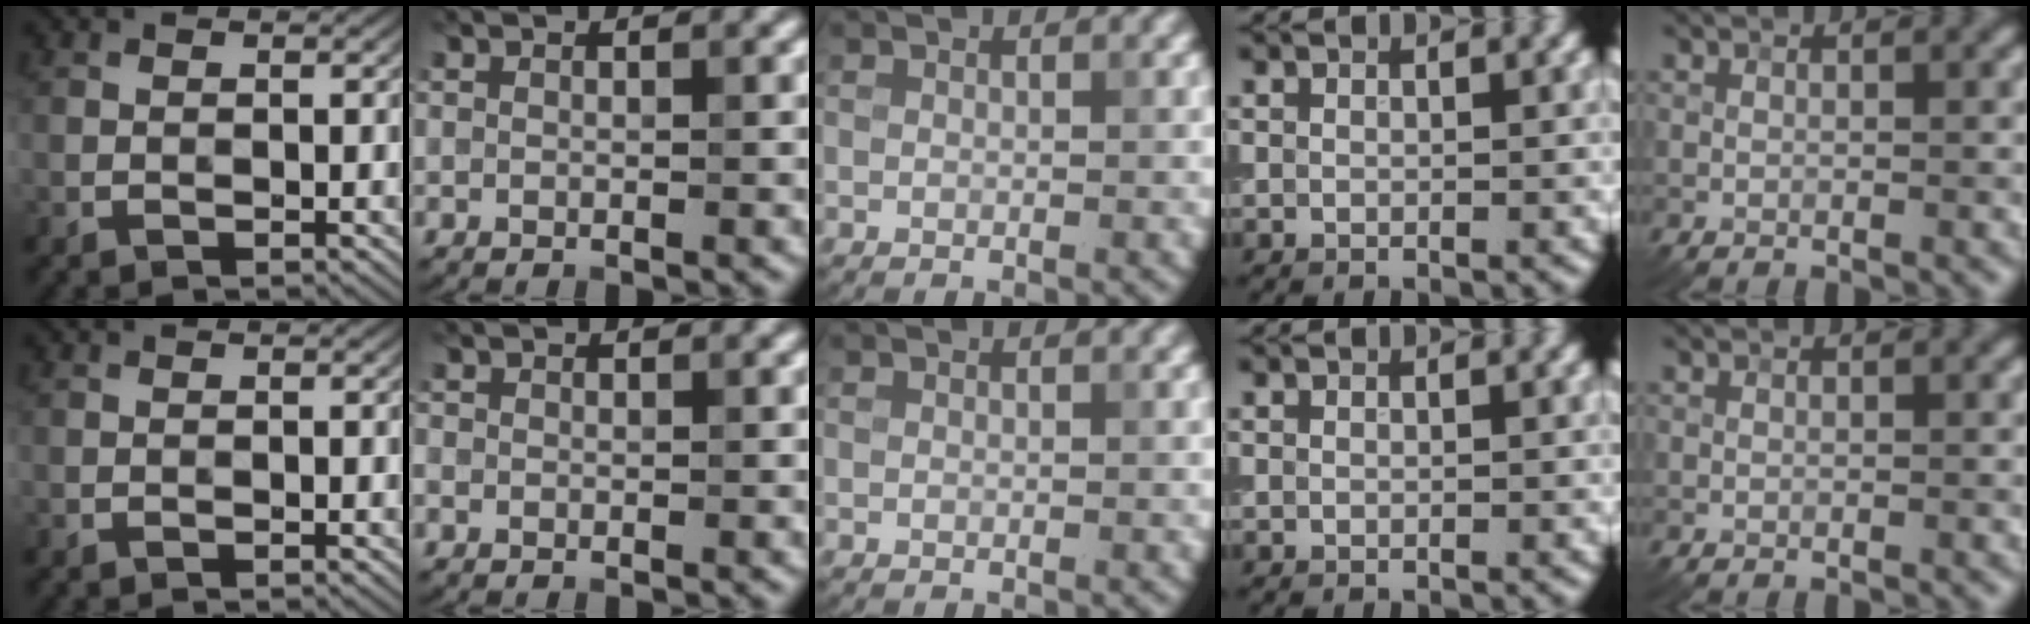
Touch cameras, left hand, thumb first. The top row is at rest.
{"index": {"total": 0.5, "force": [-0.2, 0.5, 0.0], "torque": [0.003, -0.004, -0.003]}}